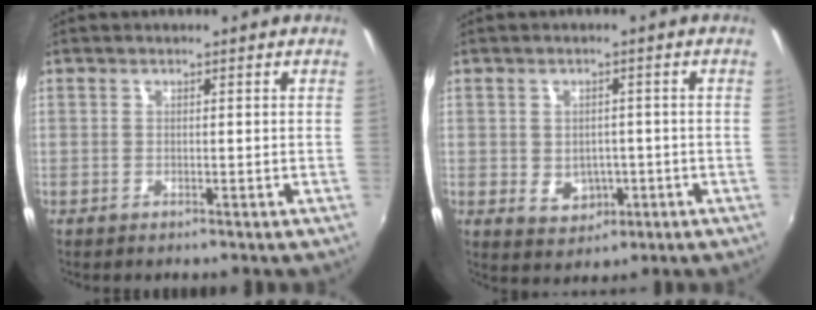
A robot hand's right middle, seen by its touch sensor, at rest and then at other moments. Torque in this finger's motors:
{"motor_torque": [0.79, -0.56, 0.01, 0.04]}